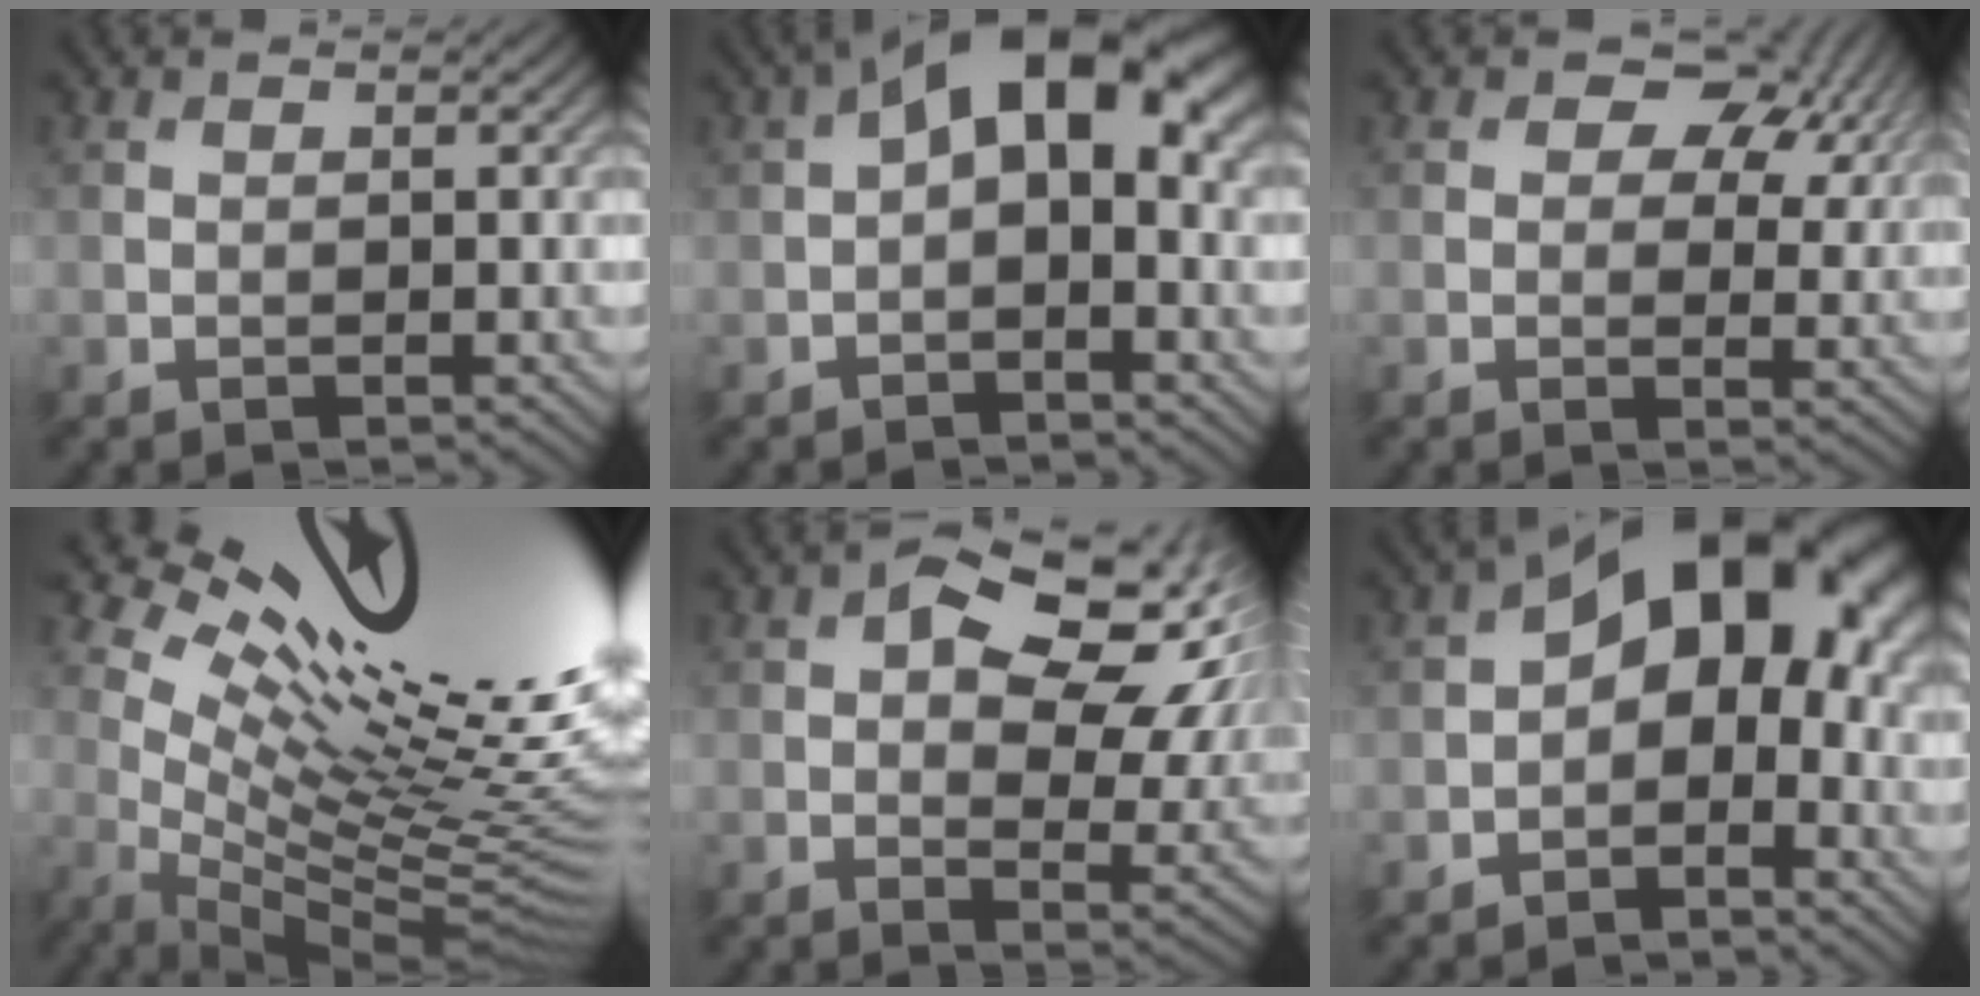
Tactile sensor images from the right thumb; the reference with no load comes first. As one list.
[{"total": 10.2, "force": [1.7, 5.4, 8.4], "torque": [-0.132, 0.018, 0.017]}, {"total": 9.4, "force": [3.9, 5.8, 6.3], "torque": [-0.082, 0.005, 0.058]}, {"total": 19.4, "force": [9.5, 4.7, 16.3], "torque": [-0.255, 0.017, 0.160]}, {"total": 12.9, "force": [4.9, 7.3, 9.4], "torque": [-0.144, -0.006, 0.088]}, {"total": 12.0, "force": [0.2, 7.4, 9.5], "torque": [-0.127, 0.020, -0.012]}]